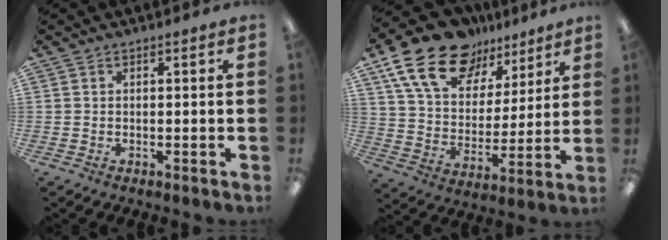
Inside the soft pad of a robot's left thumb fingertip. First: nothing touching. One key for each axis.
{"total": 19.6, "fx": 13.3, "fy": 10.8, "fz": 9.4, "tx": -0.182, "ty": -0.069, "tz": 0.244}